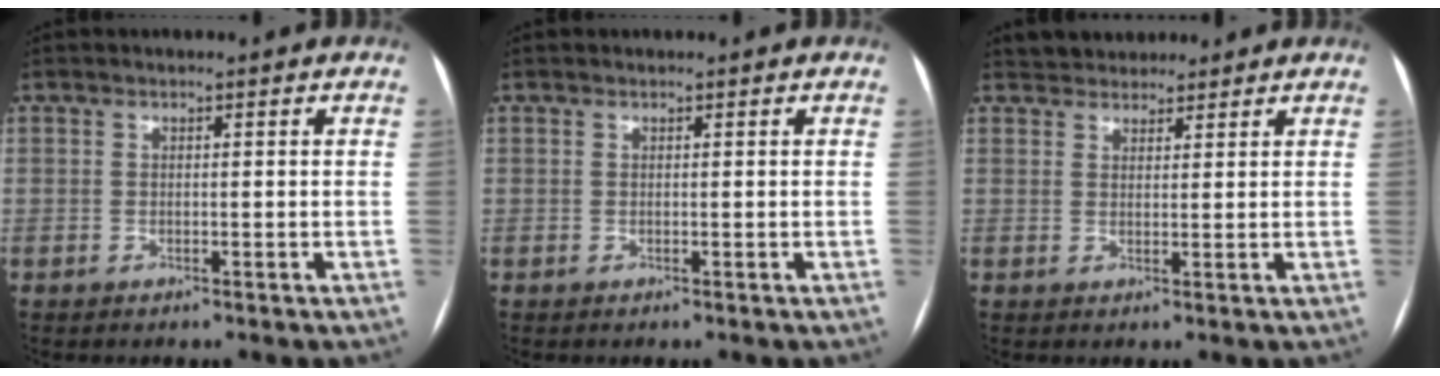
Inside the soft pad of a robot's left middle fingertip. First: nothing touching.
{"total": 0.0}
{"total": 4.5, "force": [4.0, 2.0, 0.5], "torque": [-0.002, 0.027, 0.063]}